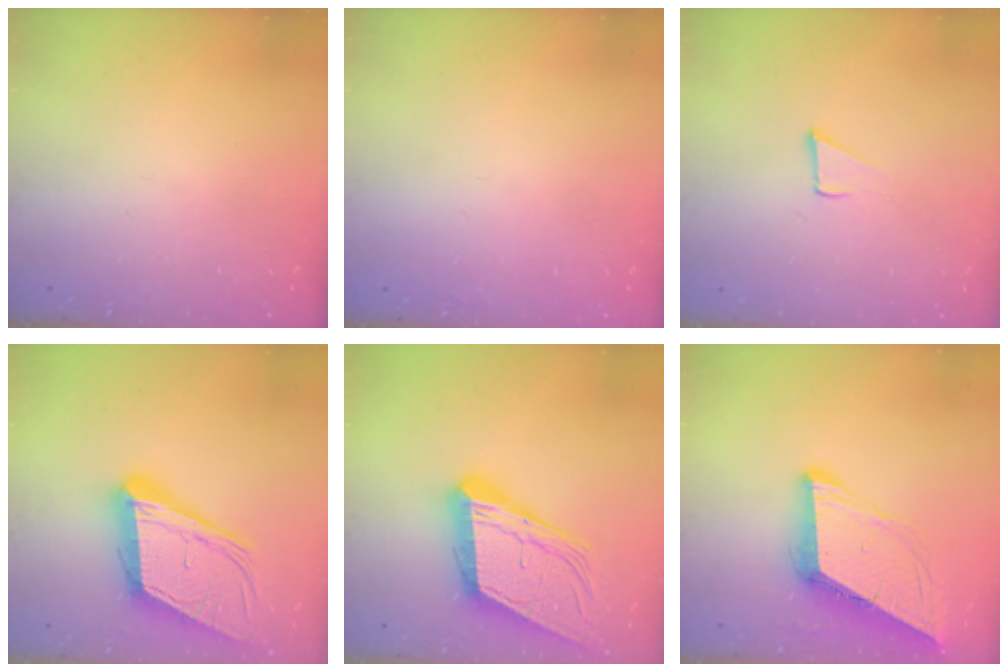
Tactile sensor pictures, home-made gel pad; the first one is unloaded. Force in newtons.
{"total": 1.6, "press": 1.6, "slide": 0.1}
{"total": 2.8, "press": 2.8, "slide": 0.2}
{"total": 18.6, "press": 18.2, "slide": 3.8}
{"total": 20.4, "press": 20.0, "slide": 3.9}
{"total": 9.1, "press": 9.1, "slide": 0.4}